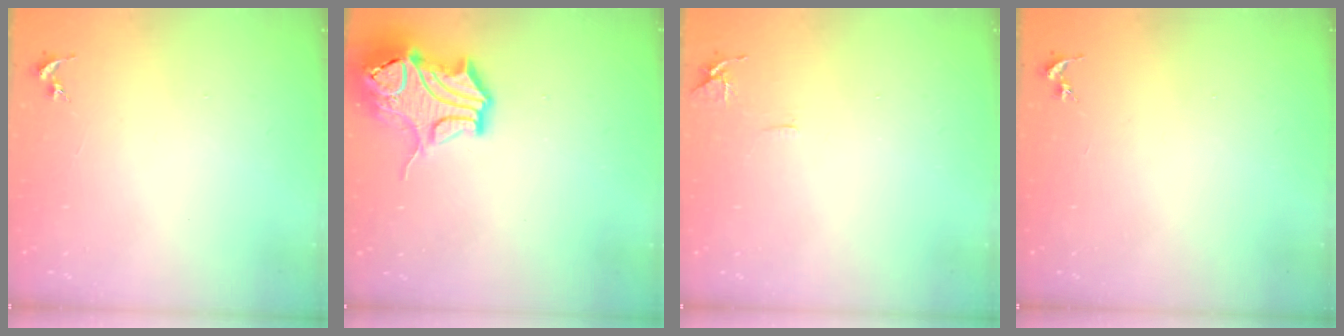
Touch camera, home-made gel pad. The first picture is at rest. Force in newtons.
{"total": 15.2, "press": 15.0, "slide": 2.4}
{"total": 6.5, "press": 6.4, "slide": 0.7}
{"total": 0.0}